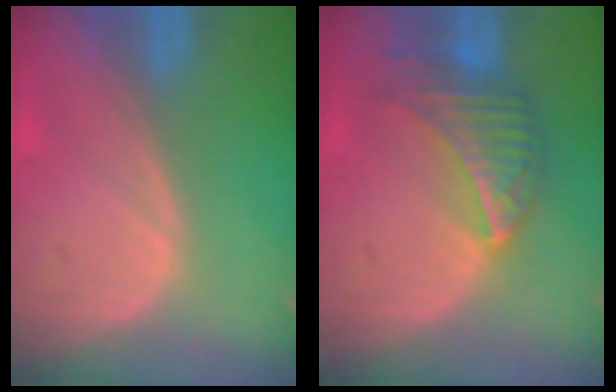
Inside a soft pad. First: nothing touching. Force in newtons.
{"total": 6.6, "press": 6.5, "slide": 1.0}